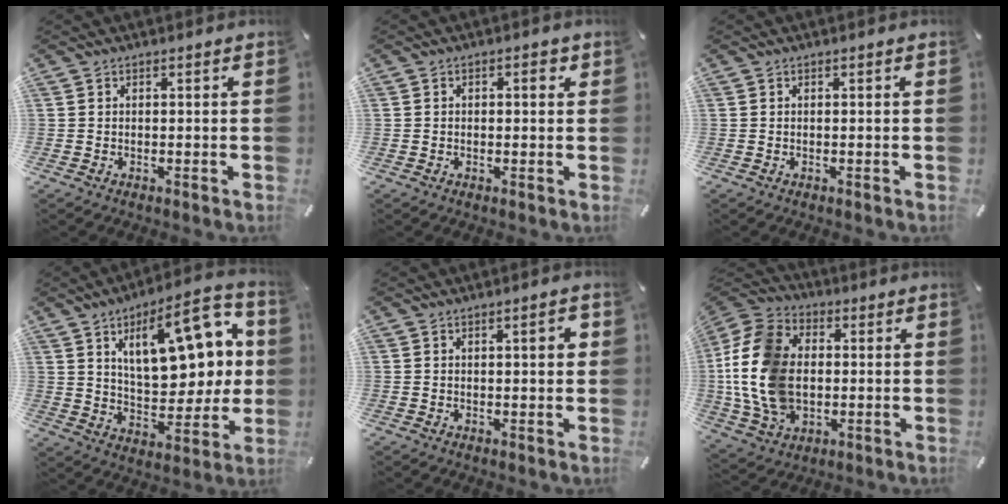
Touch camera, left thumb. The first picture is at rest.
{"total": 2.2, "force": [0.3, 1.1, 1.8], "torque": [-0.029, 0.004, 0.001]}
{"total": 0.0}
{"total": 20.3, "force": [8.2, 9.9, 15.7], "torque": [-0.230, -0.030, 0.135]}
{"total": 3.3, "force": [0.8, 0.9, 3.1], "torque": [-0.042, 0.001, 0.007]}
{"total": 18.5, "force": [-0.6, 13.8, 12.4], "torque": [-0.296, 0.013, -0.011]}